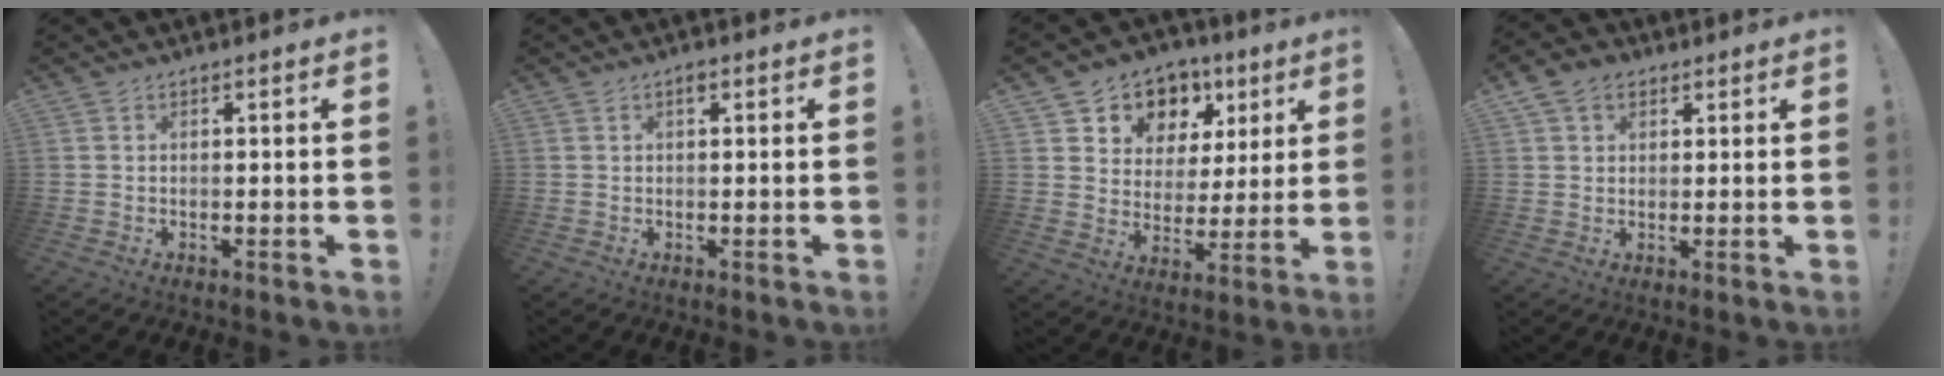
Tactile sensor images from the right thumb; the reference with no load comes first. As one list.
[{"total": 1.4, "force": [0.7, 0.8, 0.8], "torque": [-0.005, -0.003, 0.010]}, {"total": 10.0, "force": [5.1, 8.1, 2.5], "torque": [-0.039, -0.039, 0.108]}, {"total": 6.4, "force": [3.1, 4.8, 2.9], "torque": [-0.051, -0.001, 0.063]}]